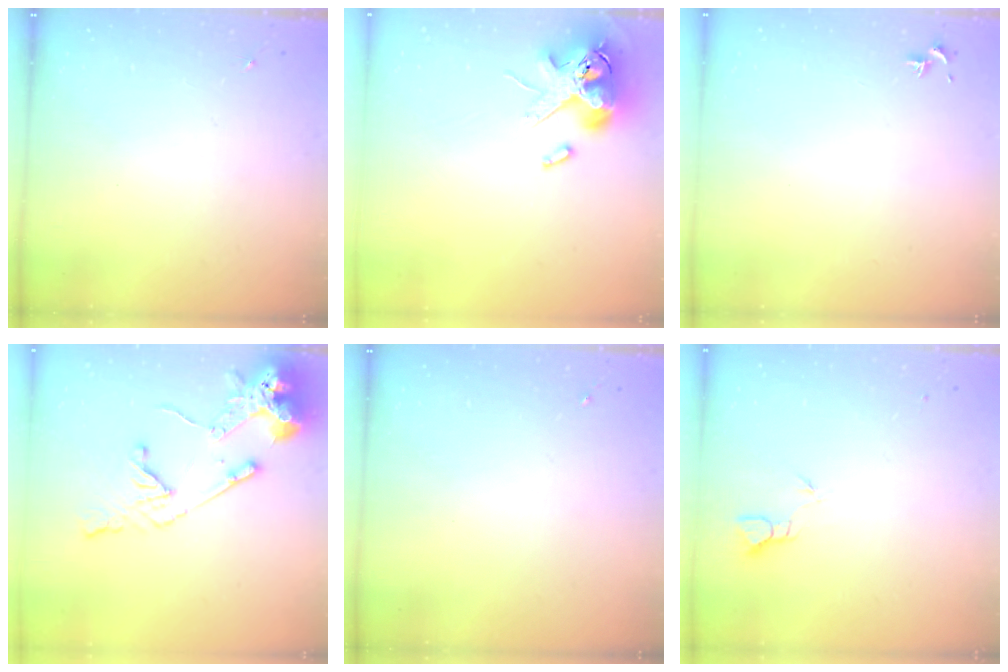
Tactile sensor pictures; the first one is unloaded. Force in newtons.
{"total": 13.9, "press": 13.7, "slide": 2.4}
{"total": 0.7, "press": 0.6, "slide": 0.5}
{"total": 14.9, "press": 14.8, "slide": 2.0}
{"total": 0.0}
{"total": 2.0, "press": 2.0, "slide": 0.1}